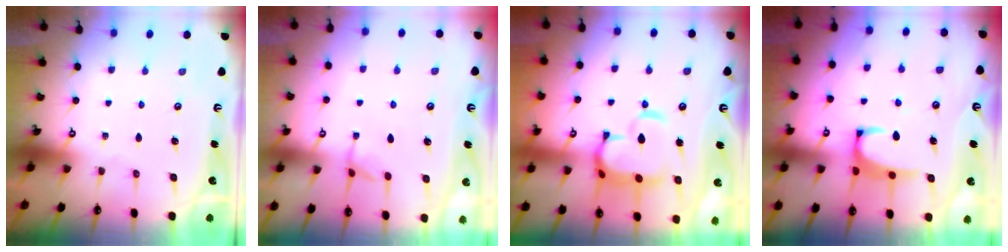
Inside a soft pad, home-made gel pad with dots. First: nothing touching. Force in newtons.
{"total": 2.6, "press": 2.6, "slide": 0.5}
{"total": 8.1, "press": 7.9, "slide": 1.4}
{"total": 2.7, "press": 2.5, "slide": 1.0}